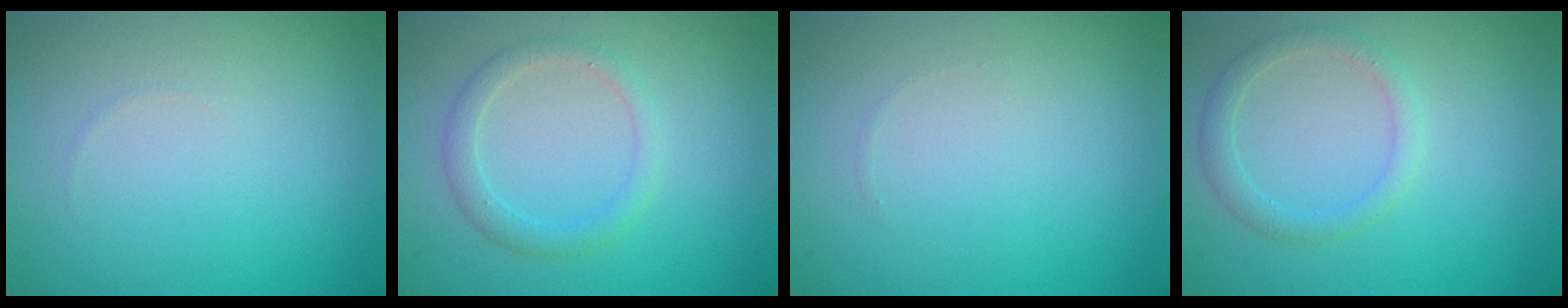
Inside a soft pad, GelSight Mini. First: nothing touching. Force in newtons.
{"total": 1.9, "press": 1.9, "slide": 0.0}
{"total": 0.0}
{"total": 1.8, "press": 1.8, "slide": 0.2}